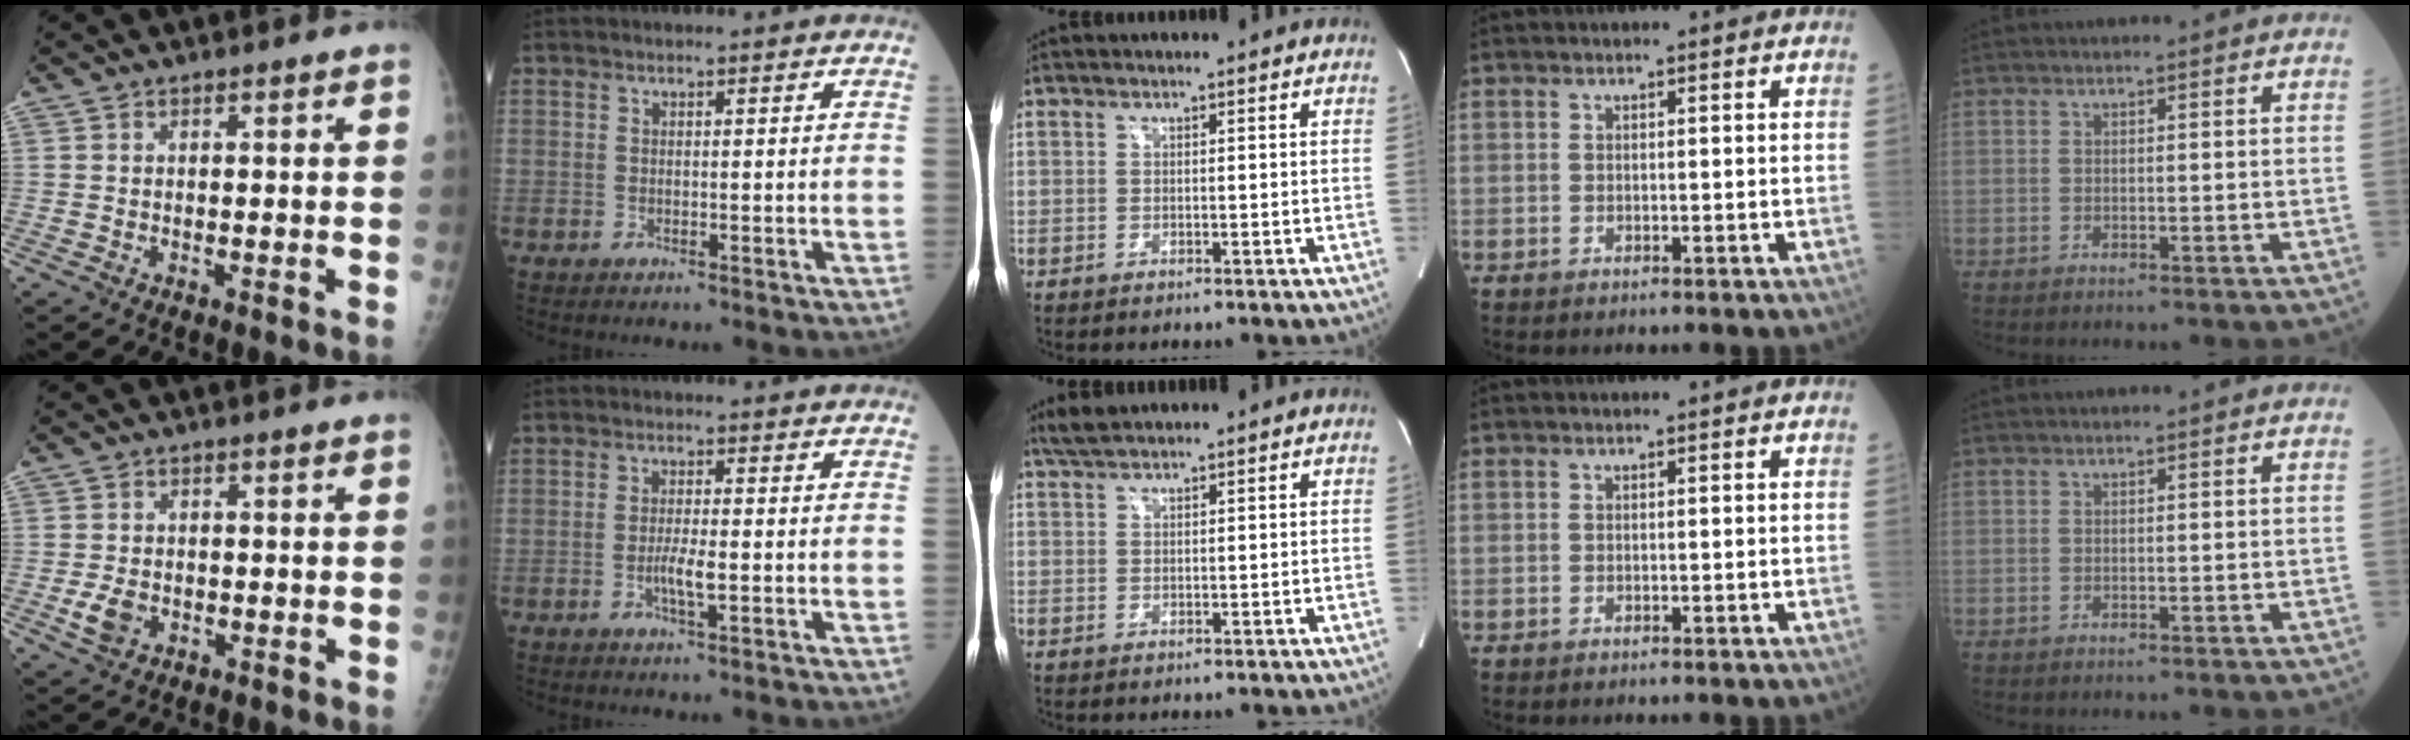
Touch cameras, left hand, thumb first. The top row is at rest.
{"thumb": {"total": 3.8, "force": [-1.1, 2.7, 2.4], "torque": [-0.045, 0.000, -0.018]}, "index": {"total": 2.9, "force": [-0.7, 0.3, 2.8], "torque": [-0.058, -0.004, -0.012]}, "middle": {"total": 2.4, "force": [2.2, 0.2, 1.0], "torque": [-0.025, 0.013, 0.045]}}